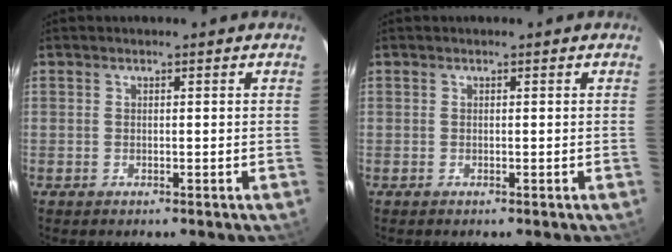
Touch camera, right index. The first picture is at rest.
{"total": 0.0}